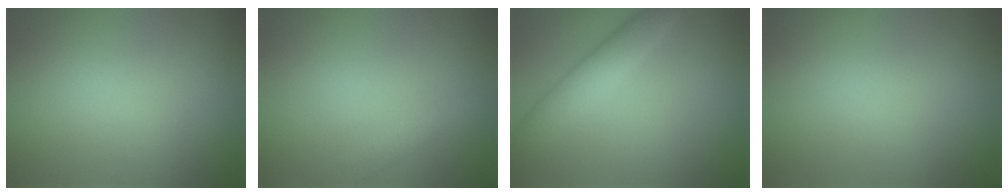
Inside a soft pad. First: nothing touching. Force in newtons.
{"total": 1.6, "press": 1.6, "slide": 0.2}
{"total": 3.5, "press": 3.5, "slide": 0.1}
{"total": 0.0}